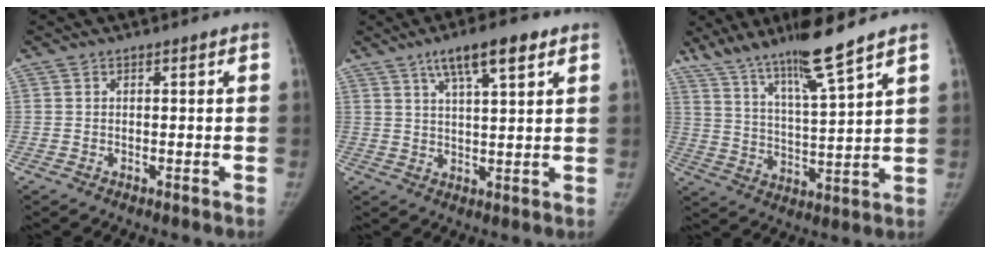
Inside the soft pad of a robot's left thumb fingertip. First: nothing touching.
{"total": 9.1, "force": [5.3, 2.3, 7.1], "torque": [-0.109, -0.015, 0.087]}
{"total": 13.9, "force": [10.5, 0.5, 9.1], "torque": [-0.156, -0.052, 0.190]}